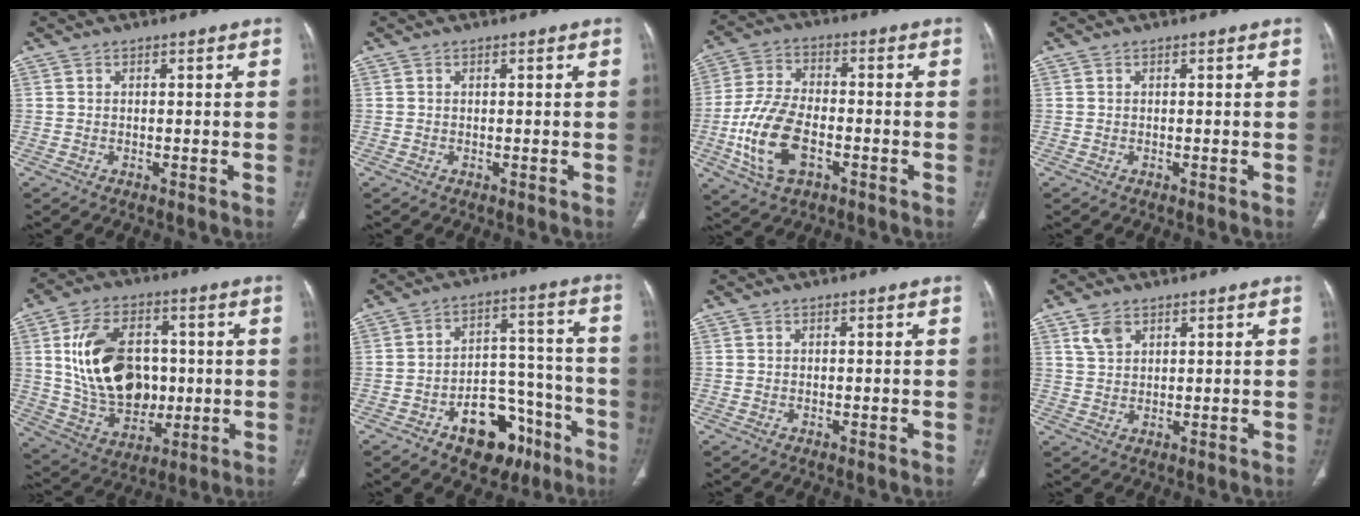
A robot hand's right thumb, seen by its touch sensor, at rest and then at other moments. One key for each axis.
{"total": 0.0}
{"total": 13.4, "fx": -4.0, "fy": 7.5, "fz": 10.3, "tx": -0.211, "ty": 0.015, "tz": -0.074}
{"total": 0.0}
{"total": 19.3, "fx": 1.8, "fy": 13.5, "fz": 13.7, "tx": -0.205, "ty": 0.000, "tz": 0.046}
{"total": 14.8, "fx": -8.1, "fy": 8.8, "fz": 8.7, "tx": -0.076, "ty": 0.072, "tz": -0.112}
{"total": 0.0}
{"total": 3.8, "fx": 2.2, "fy": 2.4, "fz": 2.0, "tx": -0.034, "ty": -0.004, "tz": 0.052}